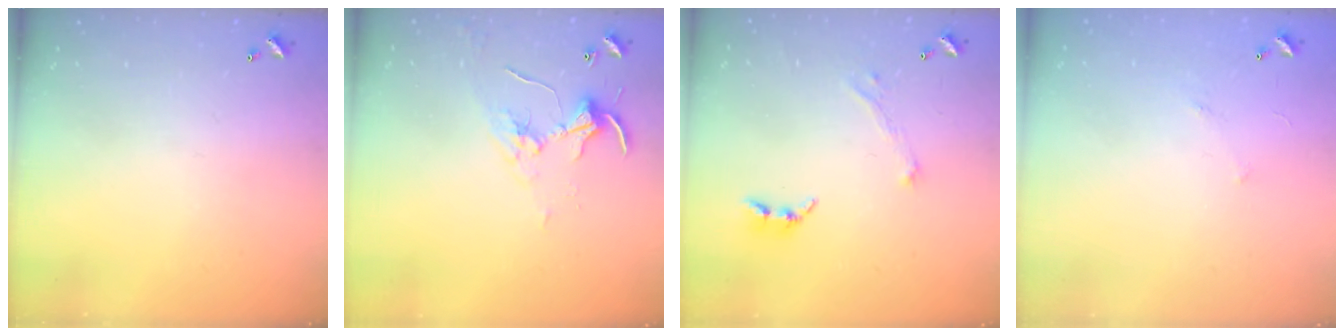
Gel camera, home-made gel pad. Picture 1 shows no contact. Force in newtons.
{"total": 4.9, "press": 4.9, "slide": 0.3}
{"total": 2.4, "press": 2.2, "slide": 0.9}
{"total": 5.8, "press": 5.7, "slide": 0.9}